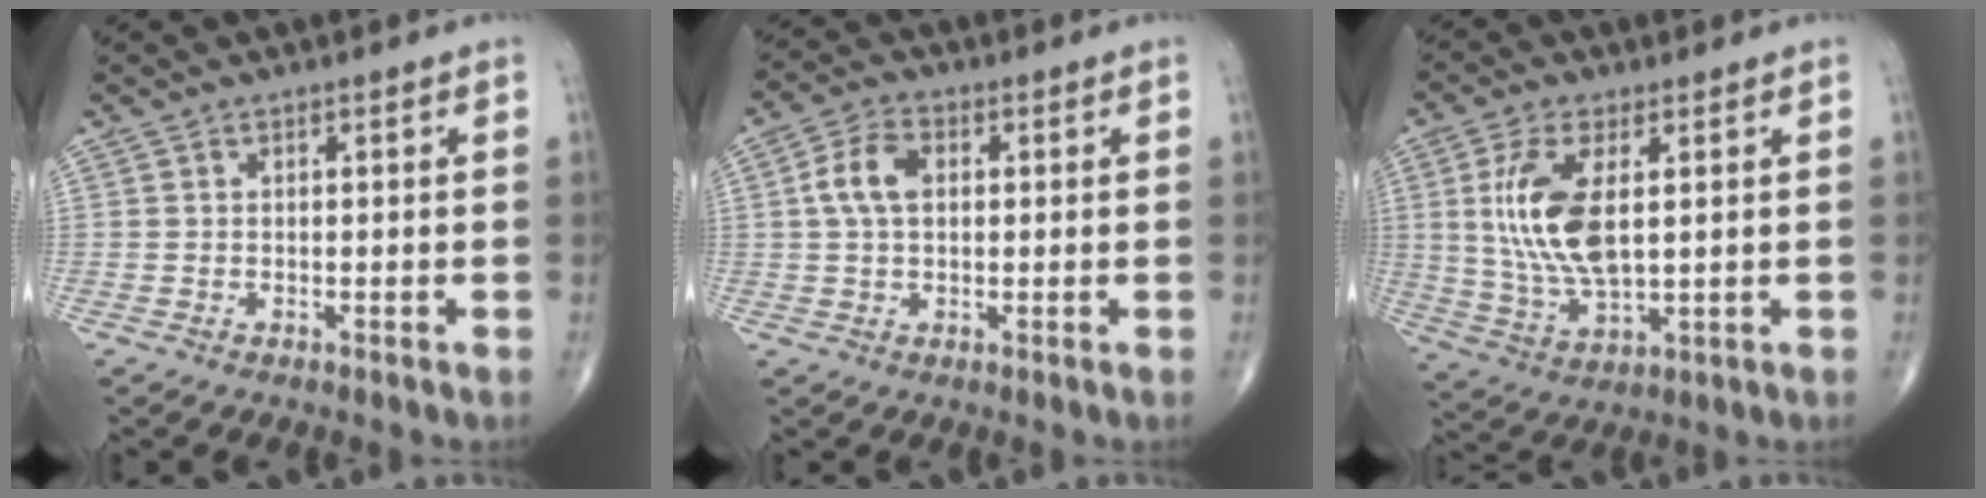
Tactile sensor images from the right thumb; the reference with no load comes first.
{"total": 6.4, "force": [1.0, 4.1, 4.8], "torque": [-0.096, 0.015, 0.013]}
{"total": 12.7, "force": [2.4, 5.6, 11.1], "torque": [-0.233, -0.014, 0.055]}